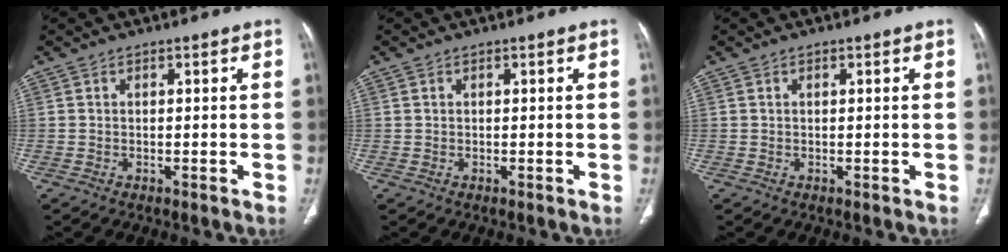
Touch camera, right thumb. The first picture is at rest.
{"total": 0.0}
{"total": 0.0}